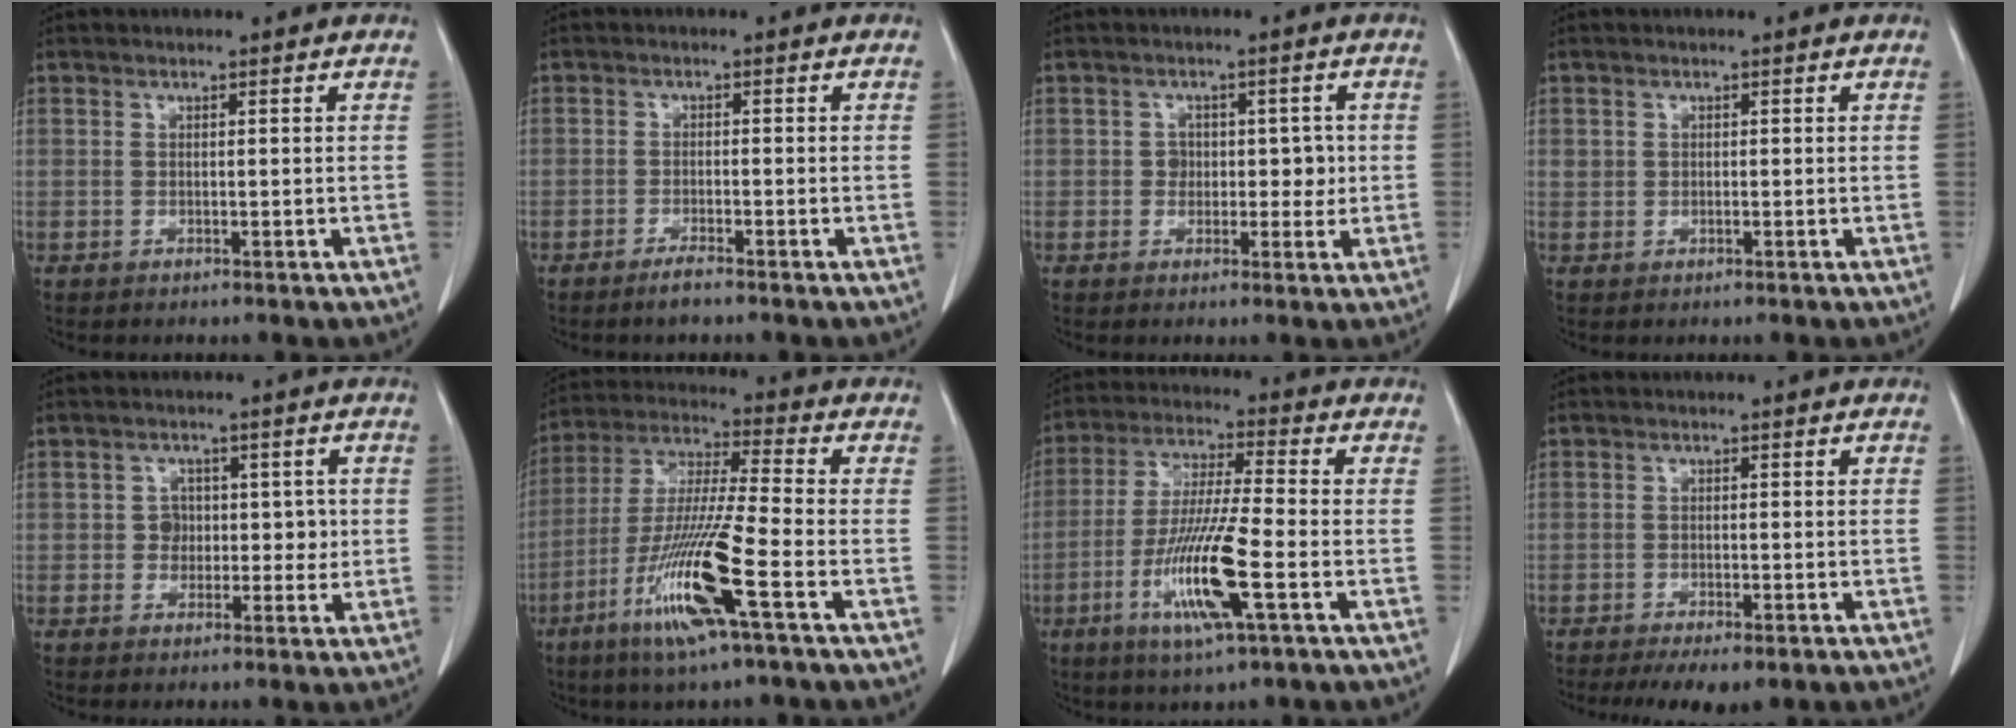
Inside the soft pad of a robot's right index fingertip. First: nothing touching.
{"total": 2.1, "force": [-1.7, 0.1, 1.2], "torque": [-0.028, -0.004, -0.031]}
{"total": 4.0, "force": [0.0, 3.1, 2.5], "torque": [-0.015, 0.012, 0.001]}
{"total": 1.0, "force": [0.3, 0.9, 0.3], "torque": [0.002, 0.007, 0.004]}
{"total": 4.0, "force": [0.1, 3.6, 1.9], "torque": [-0.005, 0.016, 0.000]}
{"total": 15.4, "force": [-6.7, -0.1, 13.8], "torque": [-0.285, -0.023, -0.130]}
{"total": 13.3, "force": [-4.6, 0.6, 12.5], "torque": [-0.250, -0.019, -0.087]}
{"total": 6.6, "force": [-4.8, 2.1, 4.1], "torque": [-0.055, -0.011, -0.067]}